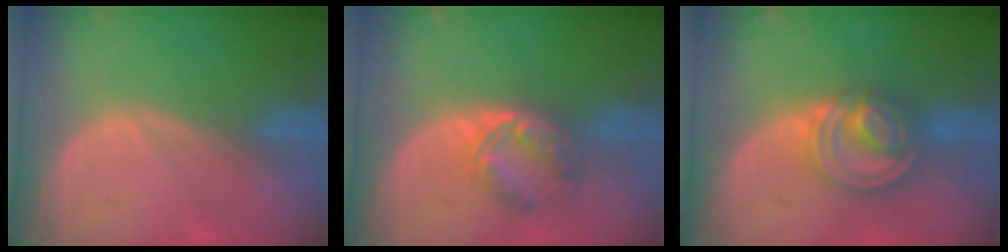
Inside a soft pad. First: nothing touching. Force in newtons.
{"total": 5.6, "press": 5.4, "slide": 1.7}
{"total": 8.3, "press": 7.0, "slide": 4.5}